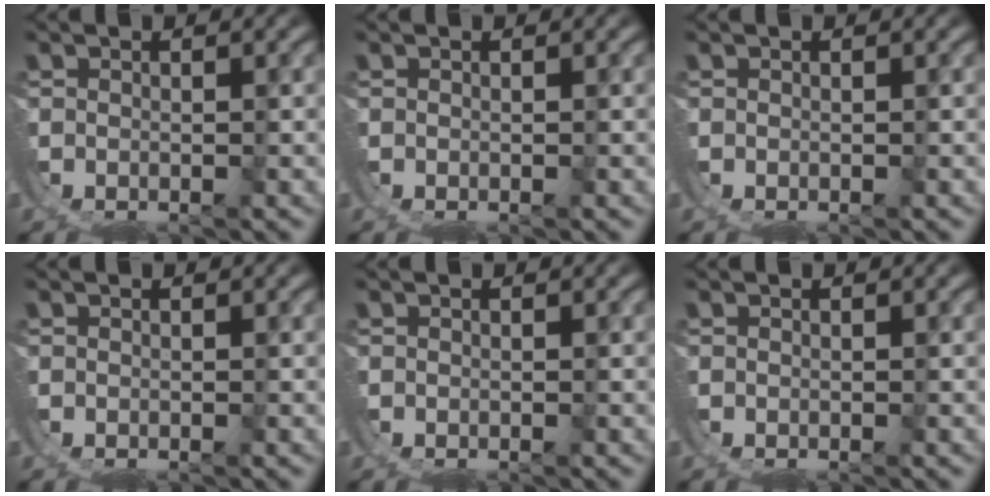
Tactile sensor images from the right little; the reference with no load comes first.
{"total": 0.0}
{"total": 0.0}
{"total": 0.0}
{"total": 0.0}
{"total": 0.0}